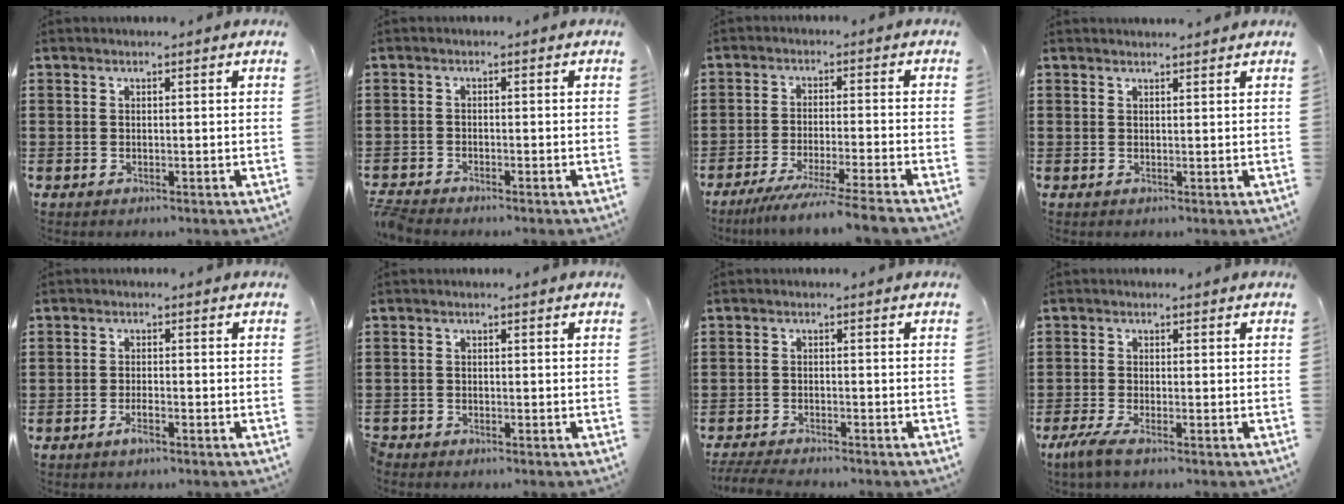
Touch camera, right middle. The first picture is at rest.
{"total": 2.0, "force": [-2.0, 0.1, 0.3], "torque": [-0.015, -0.002, -0.043]}
{"total": 5.8, "force": [-5.2, -0.5, 2.6], "torque": [-0.044, -0.018, -0.097]}
{"total": 0.9, "force": [0.9, 0.0, 0.1], "torque": [-0.004, 0.000, 0.018]}
{"total": 2.1, "force": [-1.5, 0.6, 1.3], "torque": [-0.031, -0.002, -0.030]}
{"total": 1.1, "force": [-1.0, 0.3, -0.1], "torque": [-0.001, 0.004, -0.023]}
{"total": 3.1, "force": [-3.0, 0.4, 0.5], "torque": [-0.017, 0.000, -0.066]}
{"total": 2.8, "force": [-2.0, 0.5, 1.9], "torque": [-0.047, -0.003, -0.041]}